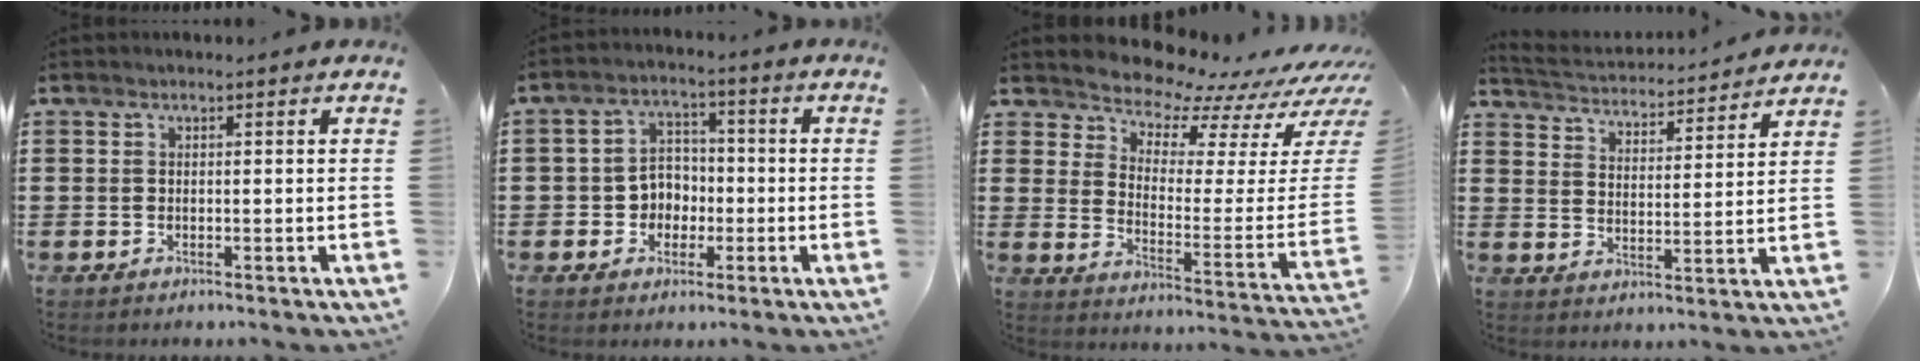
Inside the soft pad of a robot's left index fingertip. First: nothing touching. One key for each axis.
{"total": 4.5, "fx": -1.3, "fy": 4.0, "fz": 1.4, "tx": -0.041, "ty": 0.013, "tz": -0.029}
{"total": 6.3, "fx": 6.2, "fy": 1.2, "fz": 0.5, "tx": -0.036, "ty": -0.073, "tz": 0.103}
{"total": 3.5, "fx": 3.5, "fy": -0.1, "fz": 0.0, "tx": -0.024, "ty": -0.031, "tz": 0.055}